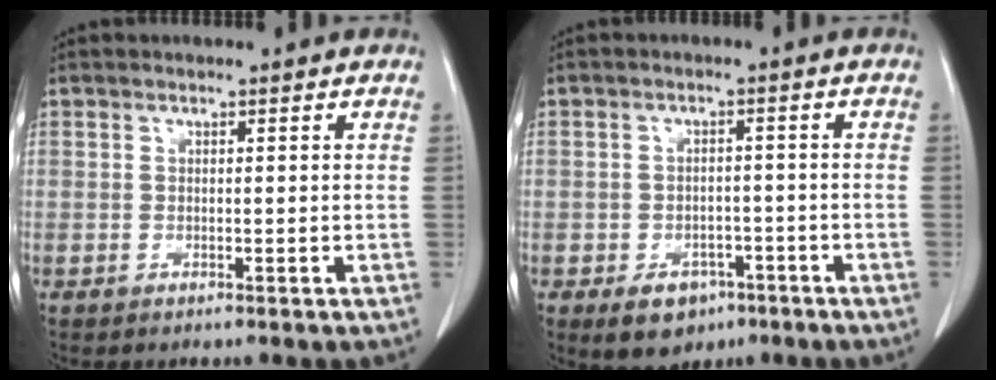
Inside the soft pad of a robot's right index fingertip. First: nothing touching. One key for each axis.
{"total": 6.1, "fx": -3.5, "fy": 4.1, "fz": 2.8, "tx": -0.042, "ty": 0.002, "tz": -0.043}